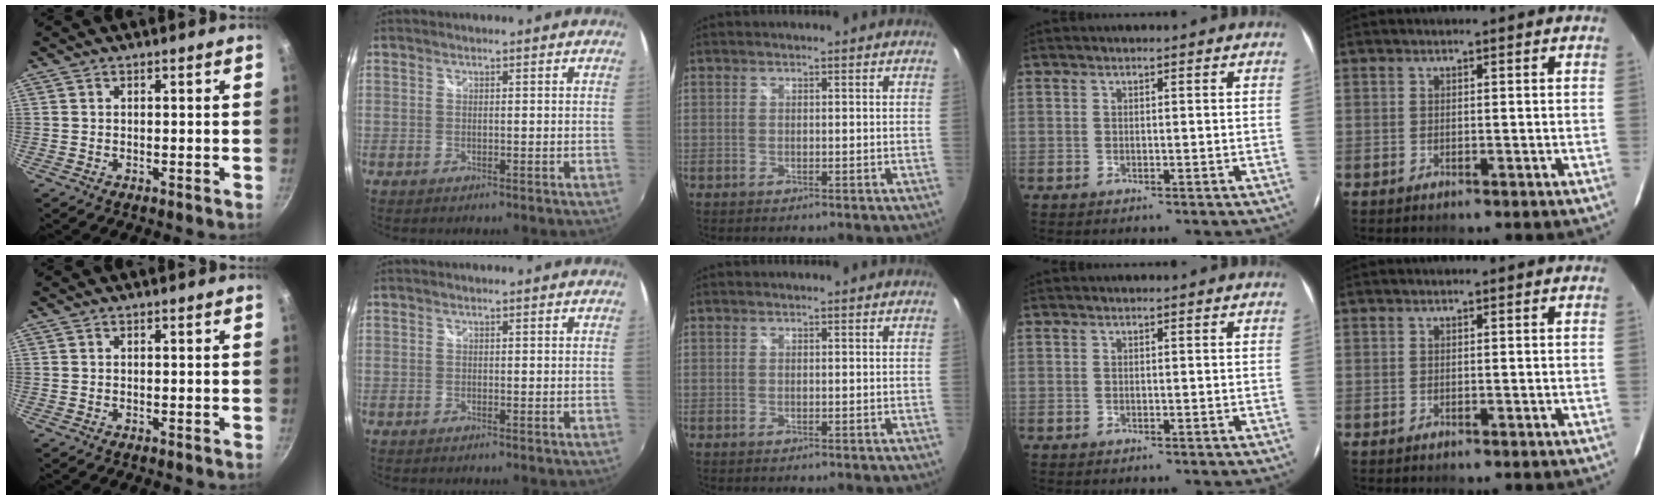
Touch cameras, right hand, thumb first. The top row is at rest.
{}